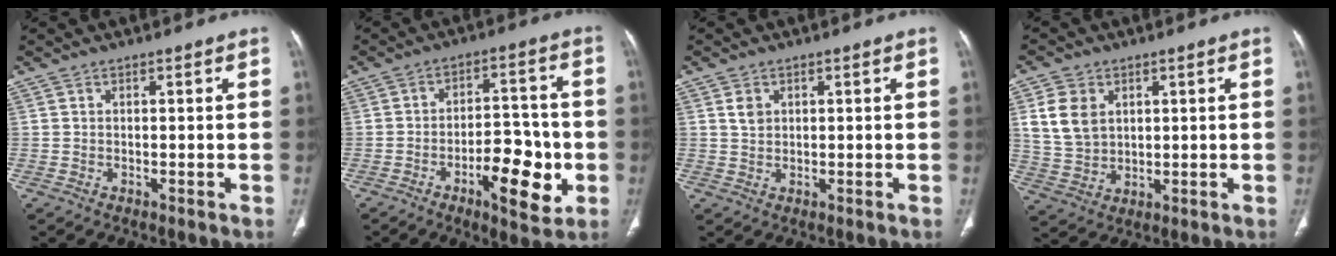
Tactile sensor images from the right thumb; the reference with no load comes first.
{"total": 12.1, "force": [-3.9, 5.3, 10.1], "torque": [-0.127, 0.026, -0.056]}
{"total": 2.2, "force": [0.9, 1.6, 1.1], "torque": [-0.016, -0.004, 0.020]}
{"total": 8.6, "force": [2.8, 6.5, 4.9], "torque": [-0.082, -0.008, 0.064]}